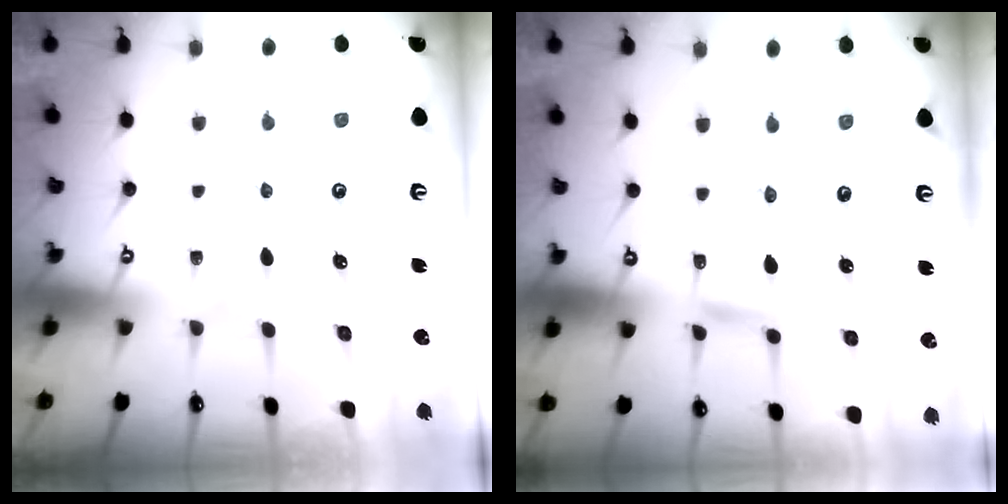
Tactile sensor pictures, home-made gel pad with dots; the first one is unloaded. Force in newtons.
{"total": 2.4, "press": 2.4, "slide": 0.1}